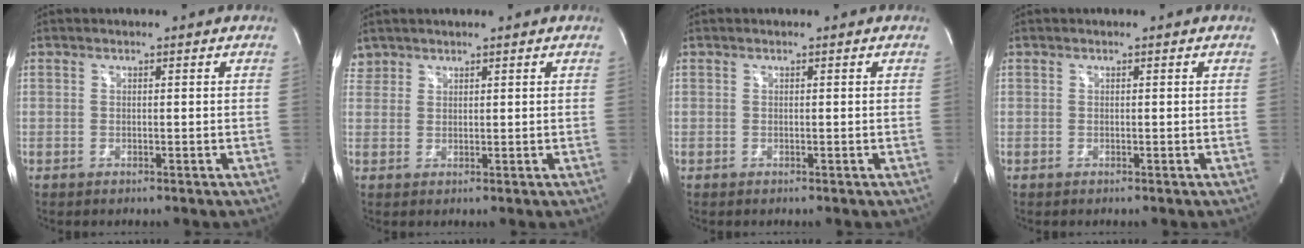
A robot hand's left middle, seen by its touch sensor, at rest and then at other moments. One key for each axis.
{"total": 2.7, "fx": 2.4, "fy": 1.3, "fz": -0.5, "tx": 0.012, "ty": 0.011, "tz": 0.046}
{"total": 0.0}
{"total": 0.0}